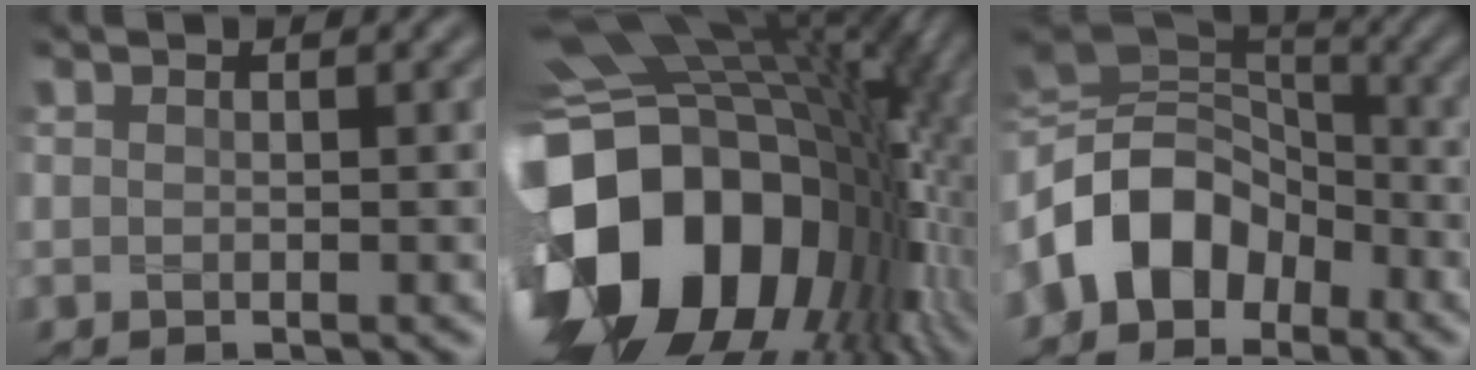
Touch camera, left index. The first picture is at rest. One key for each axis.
{"total": 20.1, "fx": -2.0, "fy": 14.8, "fz": 13.4, "tx": -0.273, "ty": -0.016, "tz": -0.025}
{"total": 8.9, "fx": -3.8, "fy": 6.5, "fz": 4.7, "tx": -0.075, "ty": 0.013, "tz": -0.091}